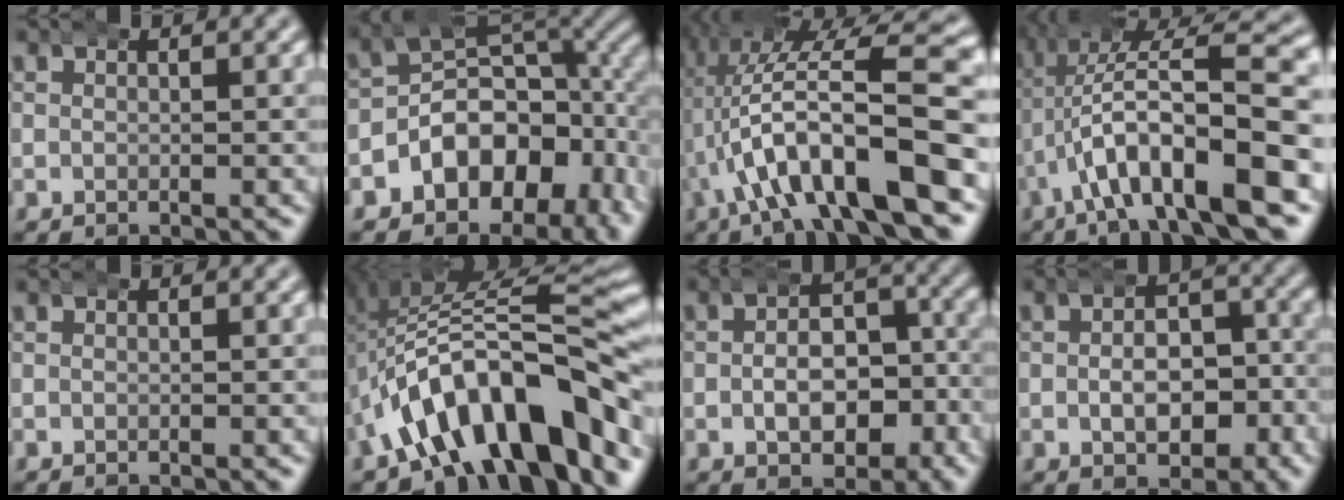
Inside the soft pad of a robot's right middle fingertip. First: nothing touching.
{"total": 10.0, "force": [-2.0, 7.2, 6.6], "torque": [-0.099, -0.003, -0.030]}
{"total": 11.9, "force": [-0.6, 4.7, 10.9], "torque": [-0.171, 0.014, -0.011]}
{"total": 12.4, "force": [-1.8, 4.9, 11.2], "torque": [-0.175, 0.003, -0.020]}
{"total": 0.0}
{"total": 14.3, "force": [-2.0, 7.2, 12.2], "torque": [-0.200, -0.005, -0.027]}
{"total": 6.7, "force": [-2.1, 4.4, 4.6], "torque": [-0.038, 0.002, -0.035]}
{"total": 6.1, "force": [-1.7, 4.0, 4.3], "torque": [-0.035, 0.002, -0.030]}